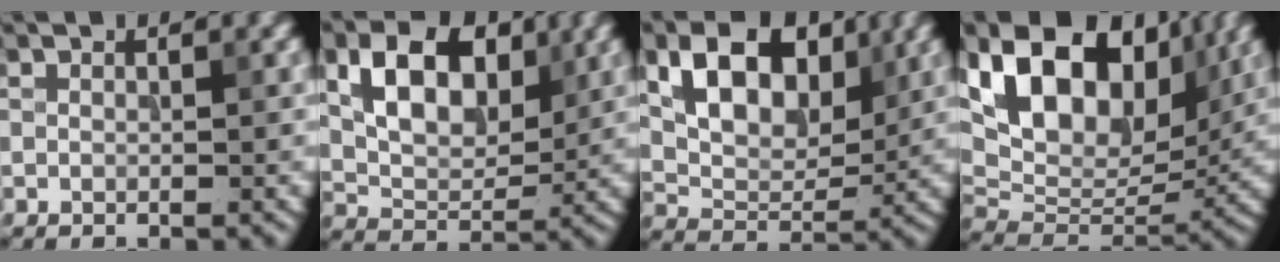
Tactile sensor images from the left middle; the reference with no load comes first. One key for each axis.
{"total": 7.3, "fx": 2.4, "fy": 4.6, "fz": 5.2, "tx": -0.088, "ty": -0.002, "tz": 0.041}
{"total": 7.9, "fx": 3.0, "fy": 5.0, "fz": 5.3, "tx": -0.092, "ty": -0.007, "tz": 0.049}
{"total": 12.8, "fx": 5.2, "fy": 7.9, "fz": 8.6, "tx": -0.147, "ty": 0.008, "tz": 0.091}